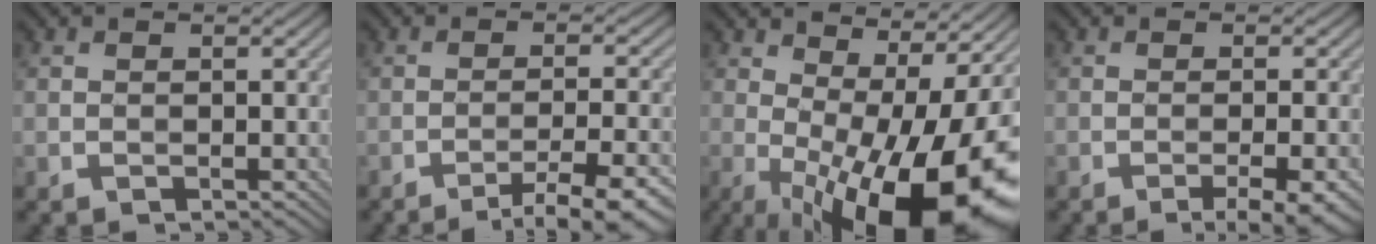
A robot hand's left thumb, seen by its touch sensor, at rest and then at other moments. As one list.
[{"total": 7.7, "force": [-5.2, 1.1, 5.5], "torque": [-0.079, 0.012, -0.078]}, {"total": 19.5, "force": [-2.6, 7.5, 17.8], "torque": [-0.236, -0.006, -0.031]}, {"total": 4.9, "force": [-2.6, 0.7, 4.1], "torque": [-0.057, 0.010, -0.040]}]